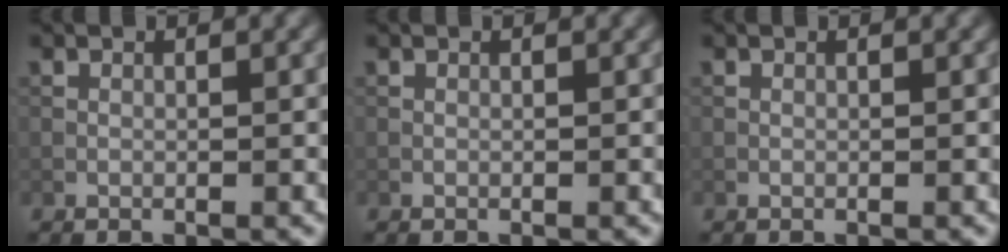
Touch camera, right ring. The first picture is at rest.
{"total": 0.0}
{"total": 0.0}